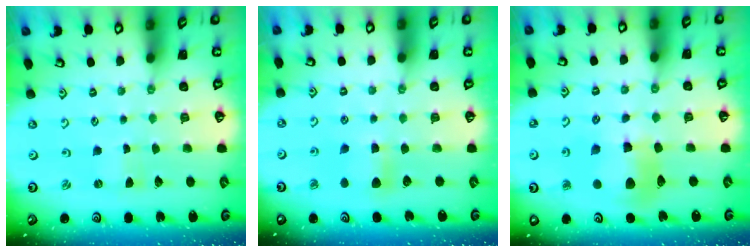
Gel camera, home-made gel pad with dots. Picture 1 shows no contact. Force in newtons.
{"total": 6.9, "press": 6.8, "slide": 1.0}
{"total": 12.2, "press": 12.1, "slide": 1.5}